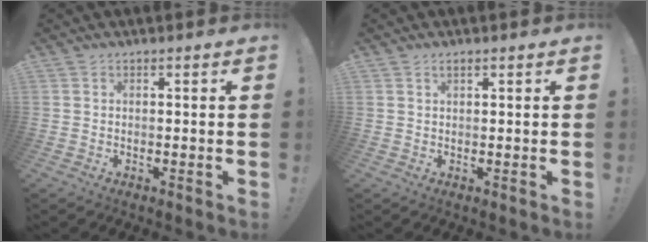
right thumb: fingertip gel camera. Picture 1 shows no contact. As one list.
[{"total": 1.1, "force": [0.7, 0.5, 0.7], "torque": [-0.011, -0.001, 0.013]}]